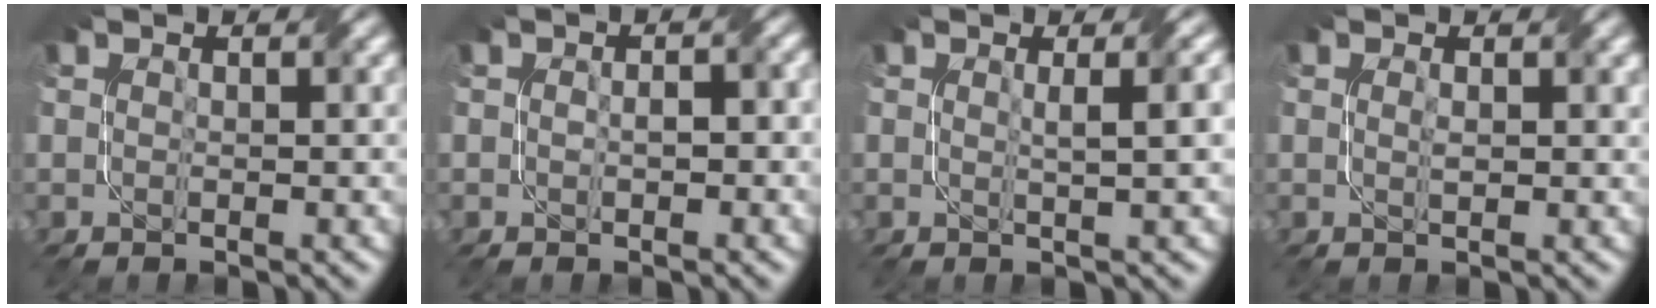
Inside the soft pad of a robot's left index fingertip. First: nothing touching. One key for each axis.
{"total": 1.9, "fx": -0.1, "fy": 1.0, "fz": 1.6, "tx": -0.026, "ty": 0.001, "tz": -0.001}
{"total": 2.8, "fx": 0.5, "fy": 0.7, "fz": 2.7, "tx": -0.028, "ty": 0.006, "tz": 0.004}
{"total": 0.9, "fx": 0.3, "fy": 0.3, "fz": 0.8, "tx": -0.015, "ty": -0.001, "tz": 0.006}